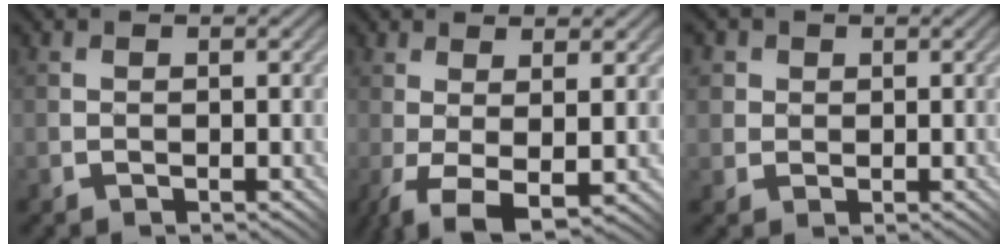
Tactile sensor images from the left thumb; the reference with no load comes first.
{"total": 5.4, "force": [-1.5, 0.8, 5.1], "torque": [-0.100, -0.002, -0.018]}
{"total": 4.2, "force": [1.8, 3.6, 0.8], "torque": [-0.030, 0.011, 0.024]}